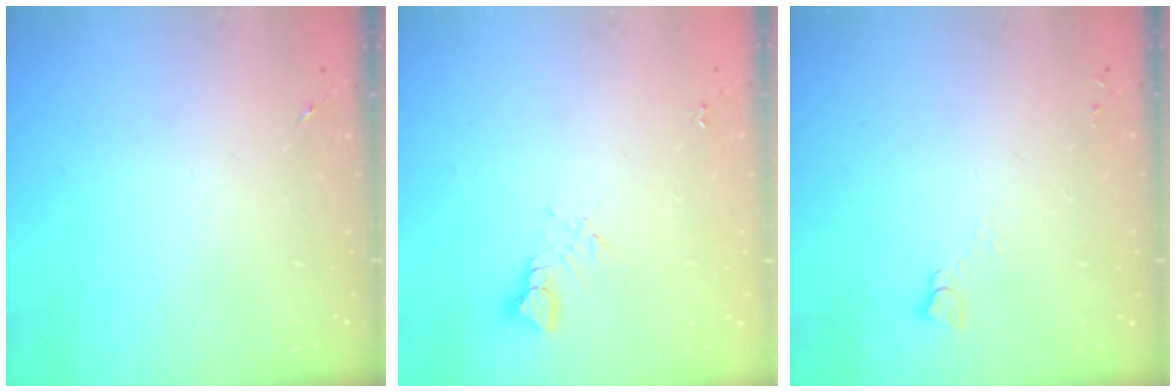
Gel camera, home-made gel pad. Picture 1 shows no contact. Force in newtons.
{"total": 3.8, "press": 3.8, "slide": 0.4}
{"total": 2.5, "press": 2.5, "slide": 0.2}